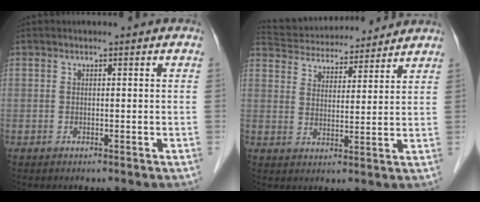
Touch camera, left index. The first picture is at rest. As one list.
[{"total": 15.5, "force": [14.5, 3.6, 4.2], "torque": [-0.078, 0.032, 0.224]}]